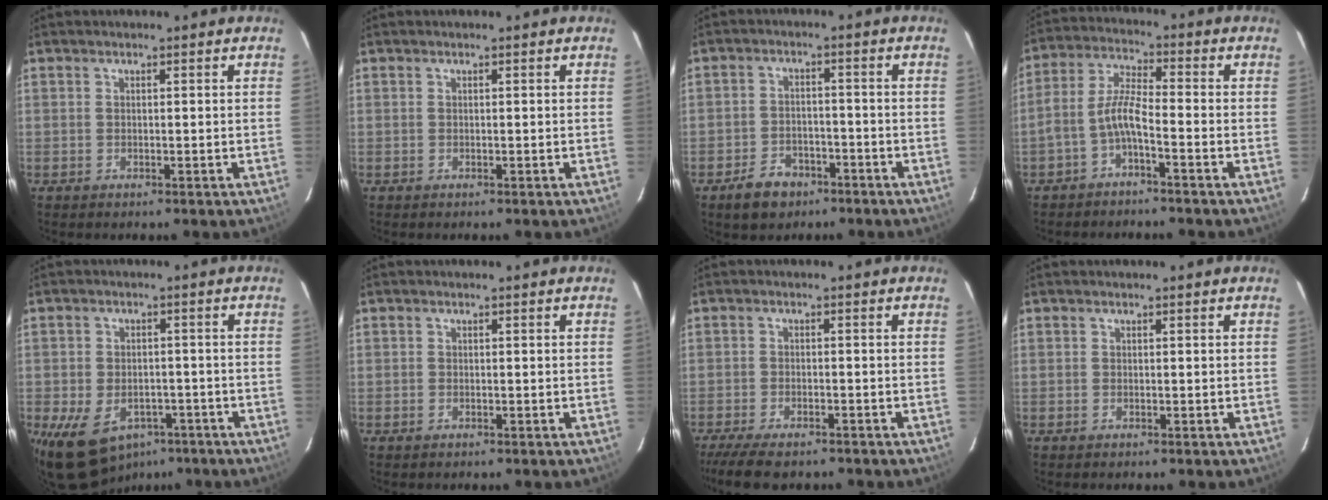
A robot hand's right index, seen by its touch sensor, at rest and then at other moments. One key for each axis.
{"total": 0.0}
{"total": 7.0, "fx": -4.7, "fy": 4.4, "fz": 2.6, "tx": -0.075, "ty": 0.013, "tz": -0.067}
{"total": 5.5, "fx": -2.9, "fy": 1.1, "fz": 4.6, "tx": -0.112, "ty": 0.017, "tz": -0.057}
{"total": 12.6, "fx": -6.9, "fy": 8.5, "fz": 6.4, "tx": -0.151, "ty": -0.009, "tz": -0.092}
{"total": 0.6, "fx": -0.4, "fy": 0.4, "fz": 0.1, "tx": -0.002, "ty": 0.001, "tz": -0.006}
{"total": 9.3, "fx": -7.6, "fy": 2.7, "fz": 4.6, "tx": -0.114, "ty": -0.027, "tz": -0.130}
{"total": 0.0}